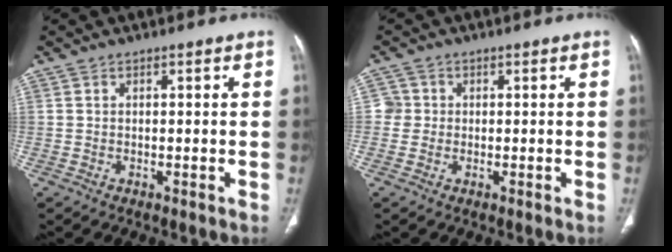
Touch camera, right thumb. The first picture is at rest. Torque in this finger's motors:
{"motor_torque": [0.02, -0.11, -0.10, 0.36, -0.03]}